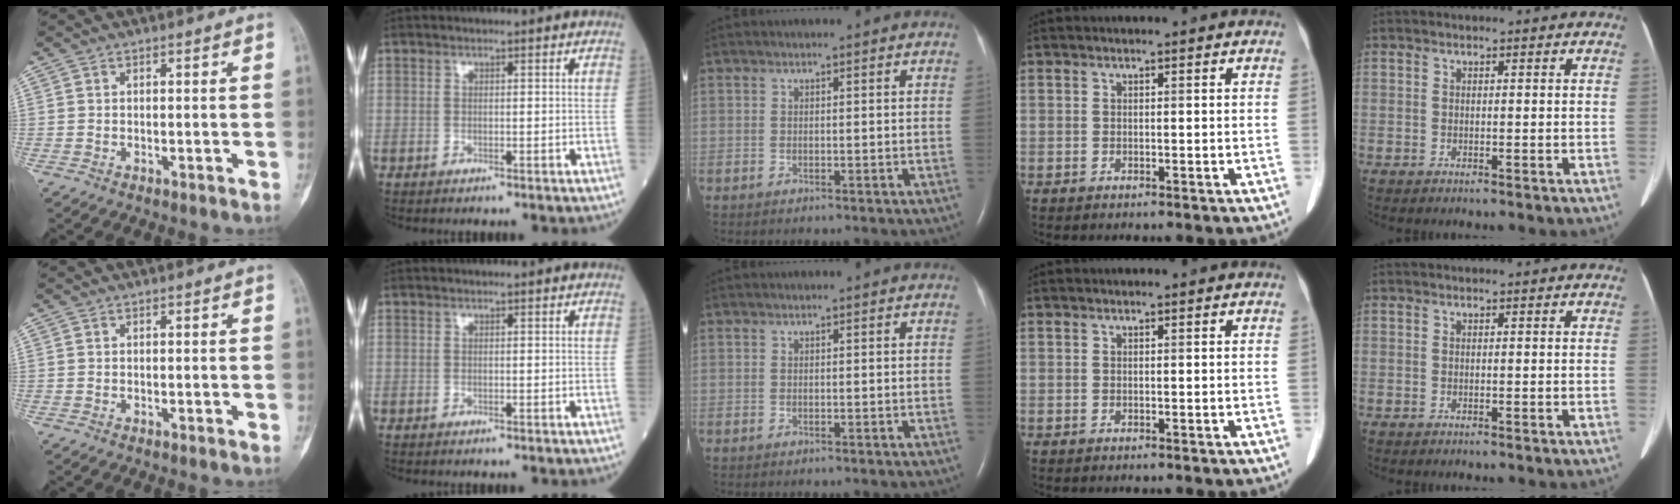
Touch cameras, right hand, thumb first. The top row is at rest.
{}